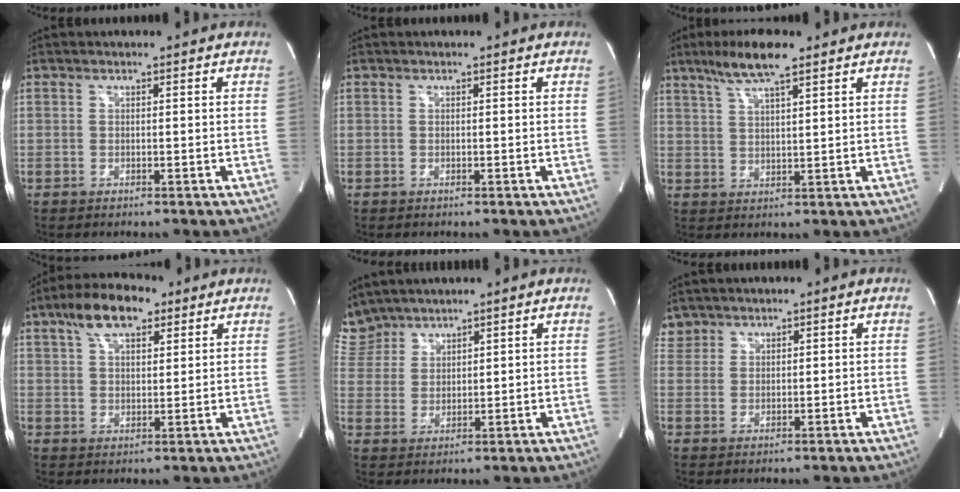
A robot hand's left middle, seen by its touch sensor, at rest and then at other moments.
{"total": 0.0}
{"total": 7.8, "force": [5.5, 0.8, 5.5], "torque": [-0.109, 0.010, 0.100]}
{"total": 9.4, "force": [5.8, 3.6, 6.5], "torque": [-0.122, 0.022, 0.101]}
{"total": 6.8, "force": [6.4, 2.4, 0.0], "torque": [-0.012, 0.014, 0.142]}
{"total": 2.7, "force": [2.2, 1.5, -0.4], "torque": [0.011, 0.011, 0.043]}